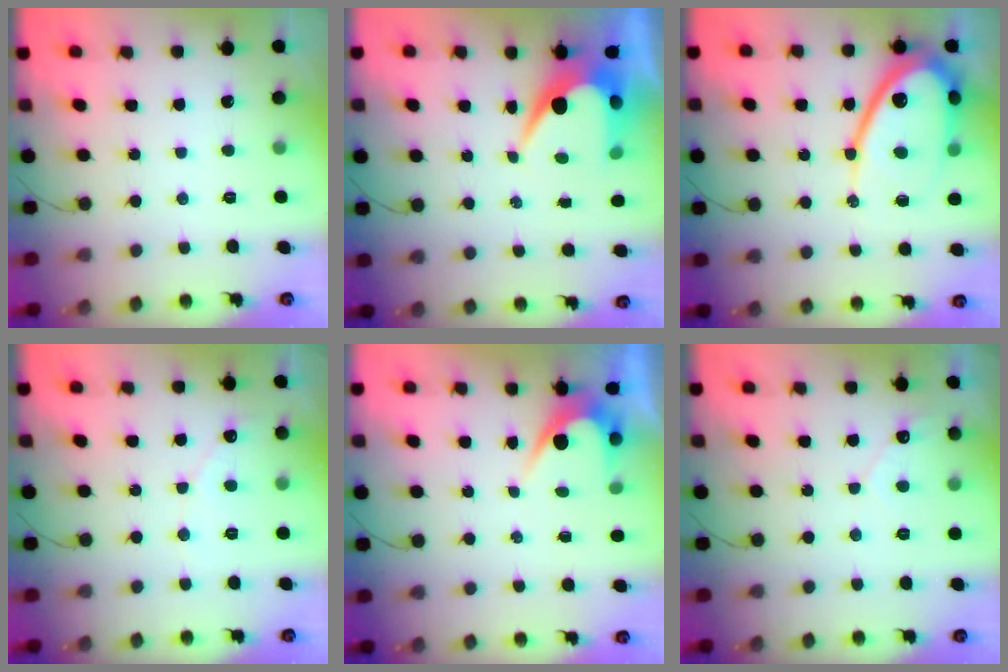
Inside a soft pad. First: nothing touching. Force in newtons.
{"total": 8.2, "press": 8.1, "slide": 0.5}
{"total": 17.0, "press": 16.9, "slide": 1.4}
{"total": 2.3, "press": 2.3, "slide": 0.1}
{"total": 3.8, "press": 3.8, "slide": 0.2}
{"total": 2.9, "press": 2.9, "slide": 0.1}